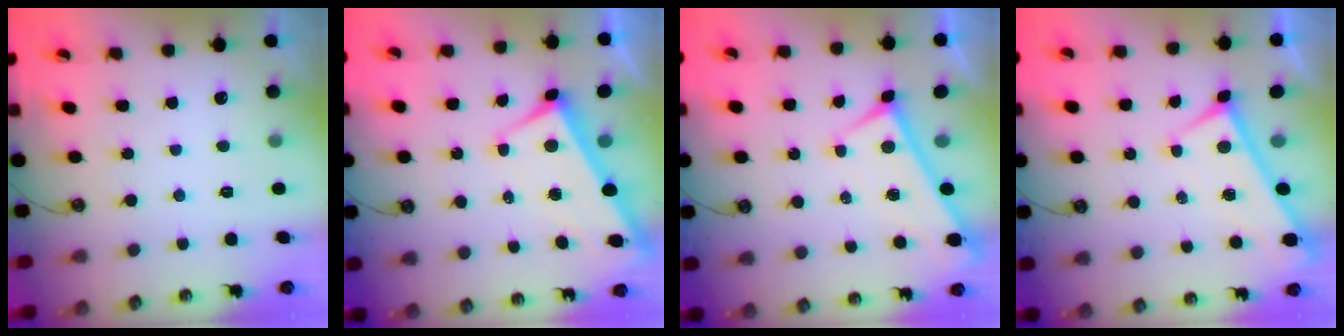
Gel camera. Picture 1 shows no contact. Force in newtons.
{"total": 3.0, "press": 2.9, "slide": 0.9}
{"total": 0.0}
{"total": 0.0}